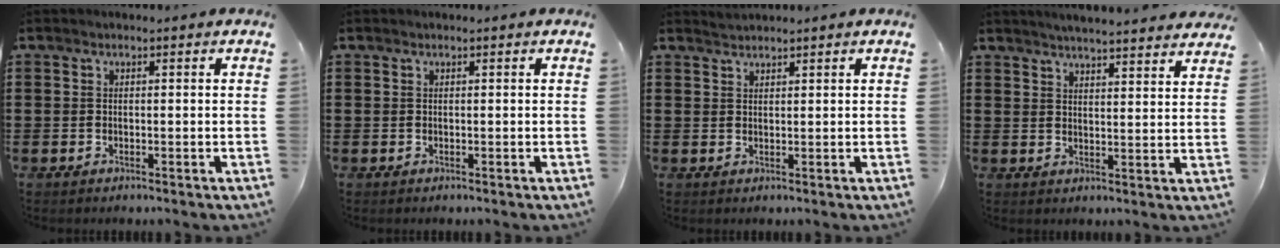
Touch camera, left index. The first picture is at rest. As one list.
[{"total": 0.0}, {"total": 1.3, "force": [1.3, 0.0, 0.0], "torque": [-0.003, -0.002, 0.026]}, {"total": 4.0, "force": [3.9, -0.5, 0.5], "torque": [-0.024, -0.022, 0.068]}]